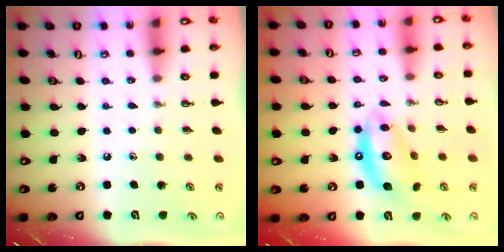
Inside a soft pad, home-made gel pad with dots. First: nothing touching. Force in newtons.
{"total": 12.4, "press": 12.3, "slide": 1.4}